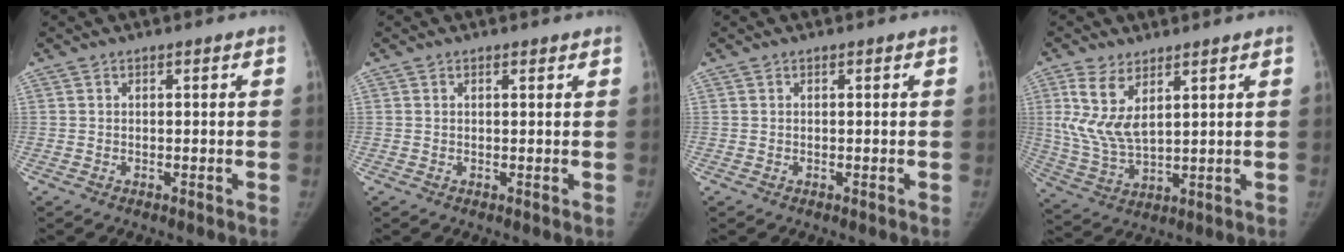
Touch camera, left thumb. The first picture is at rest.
{"total": 0.7, "force": [0.6, 0.2, 0.3], "torque": [-0.008, -0.004, 0.009]}
{"total": 0.0}
{"total": 10.2, "force": [4.3, 4.8, 7.9], "torque": [-0.162, -0.018, 0.098]}